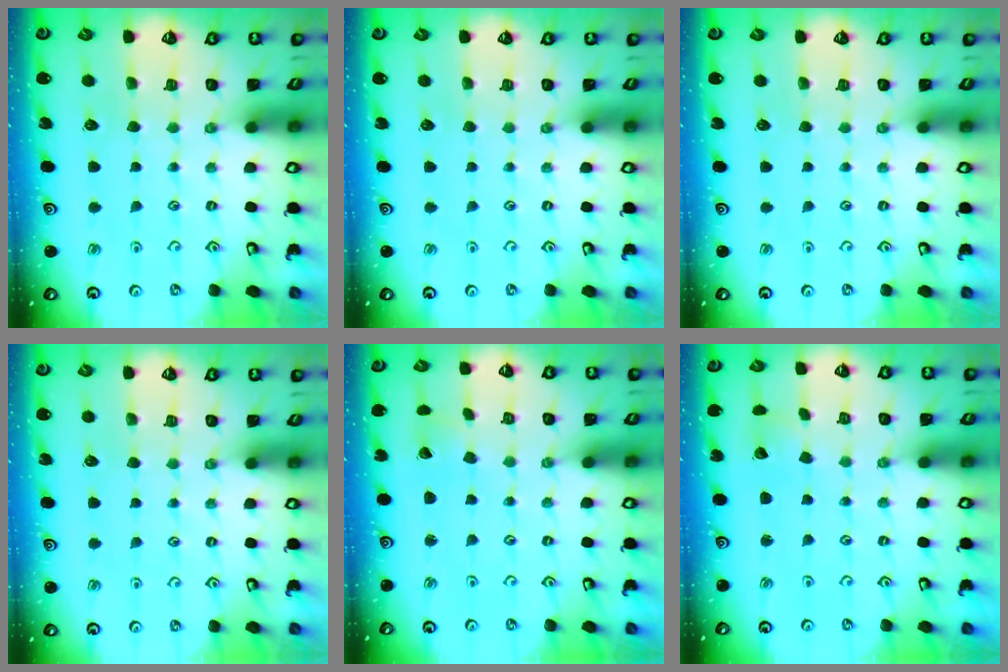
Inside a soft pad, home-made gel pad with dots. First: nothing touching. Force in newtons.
{"total": 0.0}
{"total": 0.0}
{"total": 0.0}
{"total": 1.8, "press": 1.7, "slide": 0.1}
{"total": 2.9, "press": 2.9, "slide": 0.1}